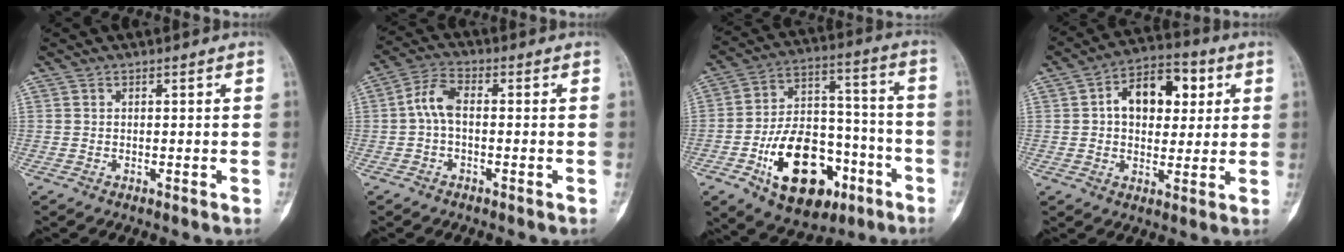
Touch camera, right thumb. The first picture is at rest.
{"total": 5.2, "force": [-0.4, 2.7, 4.5], "torque": [-0.092, 0.017, -0.017]}
{"total": 21.9, "force": [-9.6, 13.0, 14.7], "torque": [-0.209, 0.070, -0.143]}
{"total": 12.8, "force": [3.1, 8.4, 9.2], "torque": [-0.099, 0.012, 0.041]}